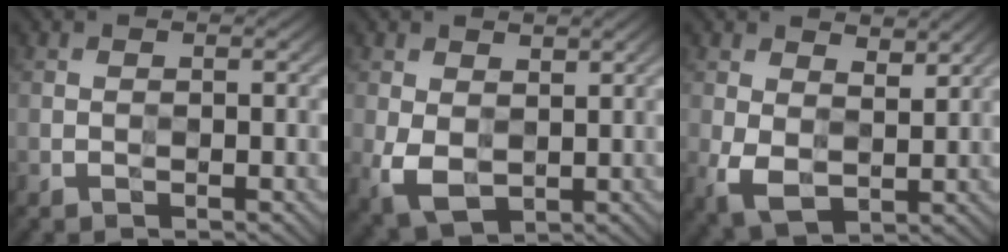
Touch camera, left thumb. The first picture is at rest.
{"total": 5.1, "force": [0.6, 3.5, 3.7], "torque": [-0.090, -0.008, 0.013]}
{"total": 6.1, "force": [2.2, 3.9, 4.2], "torque": [-0.094, -0.010, 0.036]}